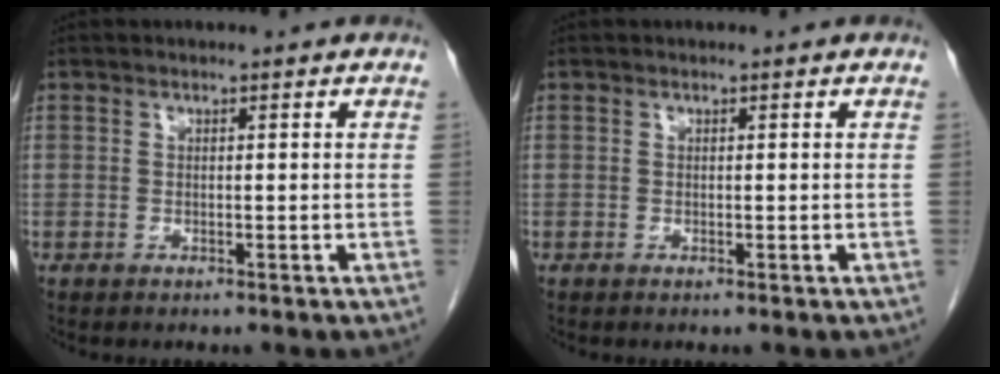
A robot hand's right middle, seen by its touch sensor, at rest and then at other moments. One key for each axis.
{"total": 0.0}